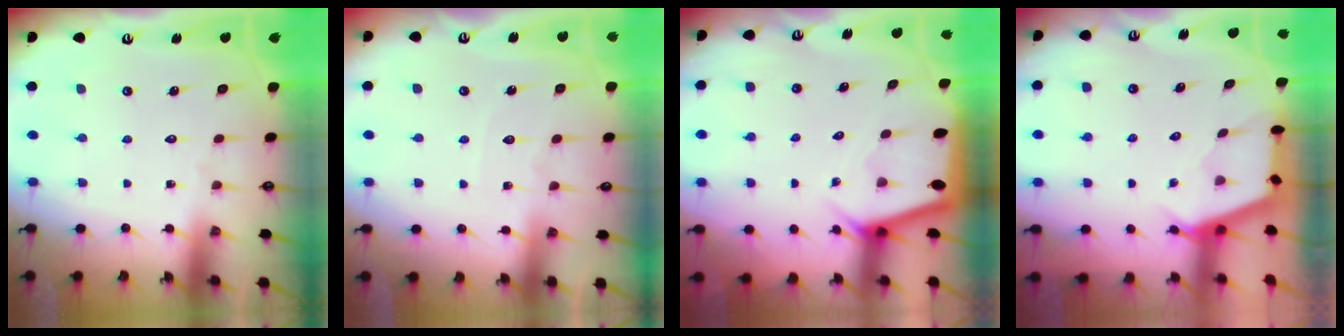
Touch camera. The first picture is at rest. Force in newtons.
{"total": 4.5, "press": 4.4, "slide": 0.5}
{"total": 2.7, "press": 2.7, "slide": 0.3}
{"total": 2.9, "press": 2.8, "slide": 0.4}